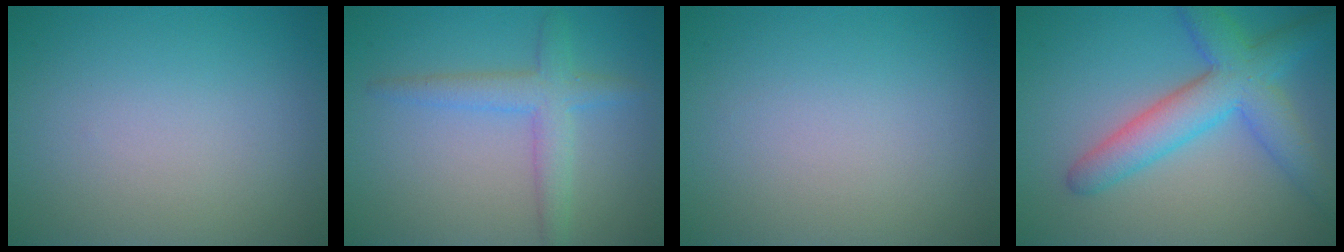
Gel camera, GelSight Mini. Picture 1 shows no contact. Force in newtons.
{"total": 3.3, "press": 3.3, "slide": 0.2}
{"total": 0.0}
{"total": 6.3, "press": 6.3, "slide": 0.2}